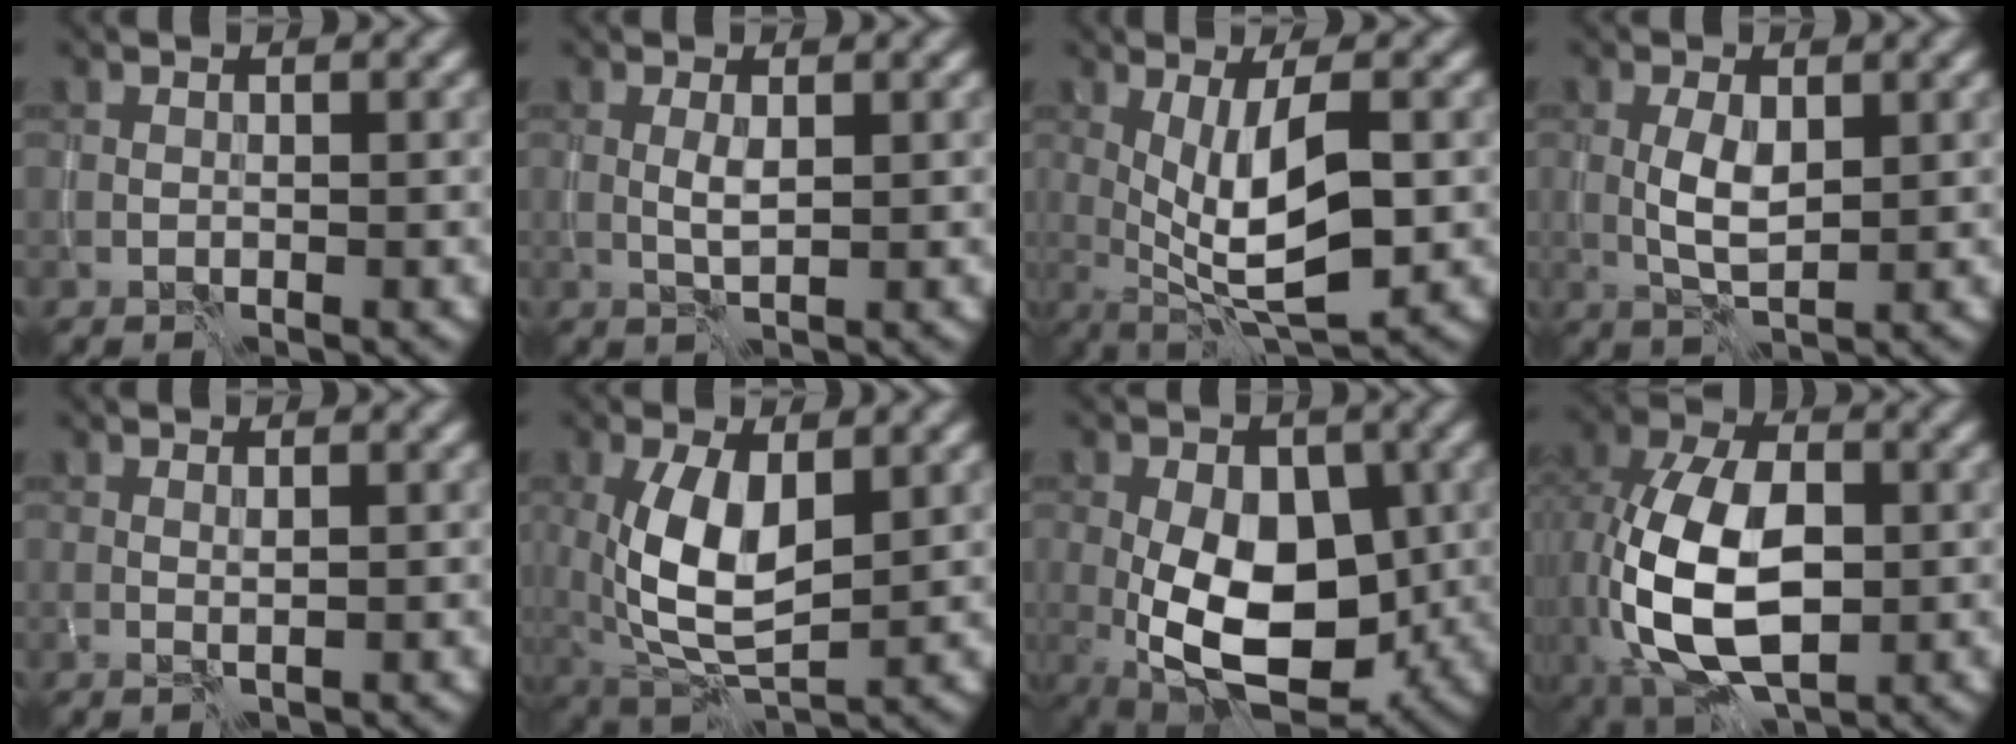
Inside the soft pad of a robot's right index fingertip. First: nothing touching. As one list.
[{"total": 1.3, "force": [0.1, 0.2, 1.2], "torque": [-0.030, 0.000, 0.003]}, {"total": 7.5, "force": [-0.3, 2.3, 7.1], "torque": [-0.123, -0.006, -0.002]}, {"total": 2.9, "force": [0.1, 1.2, 2.7], "torque": [-0.058, 0.000, 0.005]}, {"total": 0.7, "force": [0.1, -0.1, 0.7], "torque": [-0.012, -0.002, 0.003]}, {"total": 7.1, "force": [0.7, 3.3, 6.3], "torque": [-0.136, -0.006, 0.016]}, {"total": 10.4, "force": [-1.5, 6.0, 8.3], "torque": [-0.141, -0.009, -0.028]}, {"total": 12.0, "force": [-1.4, 7.1, 9.5], "torque": [-0.207, -0.009, -0.023]}]